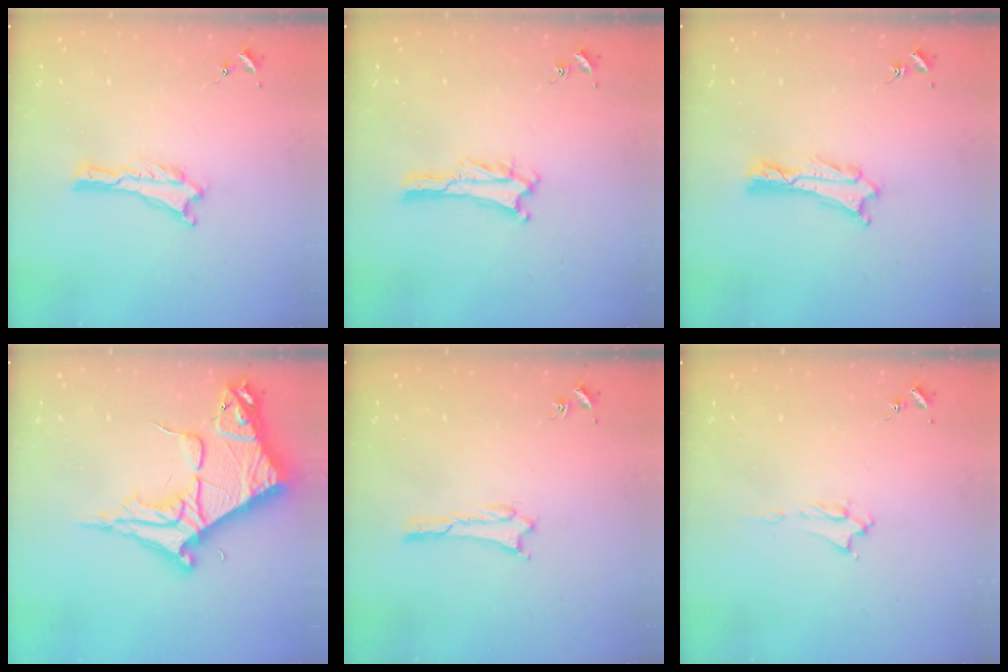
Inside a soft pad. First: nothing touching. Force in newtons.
{"total": 1.3, "press": 1.3, "slide": 0.4}
{"total": 1.1, "press": 1.1, "slide": 0.2}
{"total": 10.6, "press": 10.5, "slide": 1.3}
{"total": 0.9, "press": 0.8, "slide": 0.1}
{"total": 1.6, "press": 1.6, "slide": 0.2}